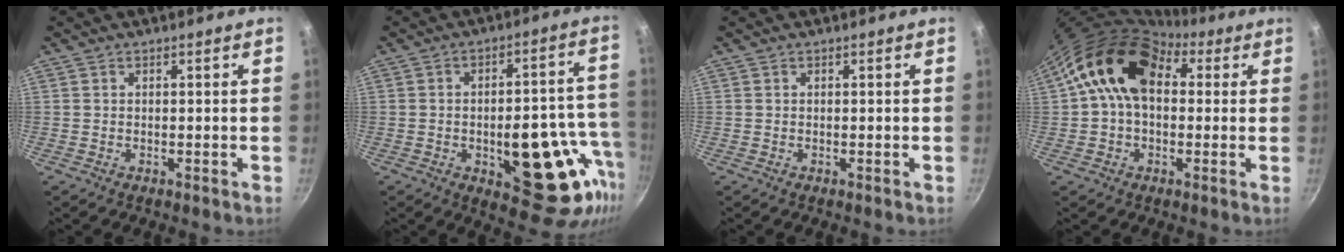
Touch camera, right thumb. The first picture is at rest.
{"total": 19.6, "force": [-5.3, 8.9, 16.7], "torque": [-0.155, 0.023, -0.065]}
{"total": 0.0}
{"total": 14.9, "force": [3.2, 10.3, 10.3], "torque": [-0.141, 0.023, 0.035]}